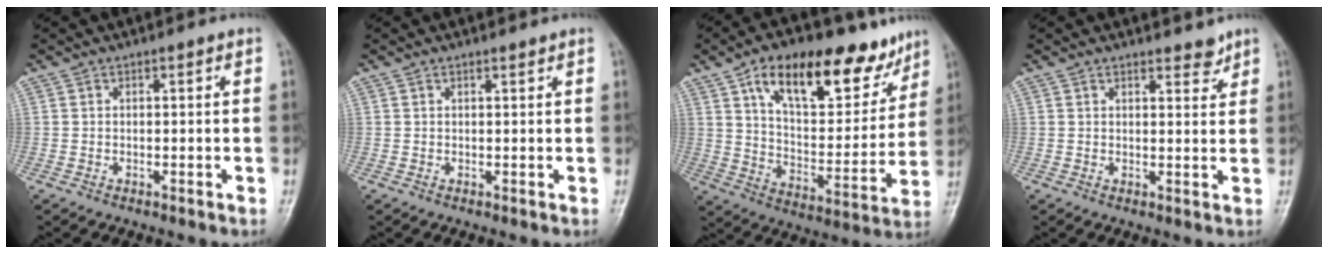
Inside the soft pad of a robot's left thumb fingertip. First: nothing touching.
{"total": 0.6, "force": [0.6, 0.1, 0.3], "torque": [-0.007, -0.004, 0.009]}
{"total": 23.2, "force": [13.7, 10.8, 15.4], "torque": [-0.185, -0.039, 0.223]}
{"total": 3.0, "force": [2.5, 1.2, 1.2], "torque": [-0.001, -0.017, 0.033]}